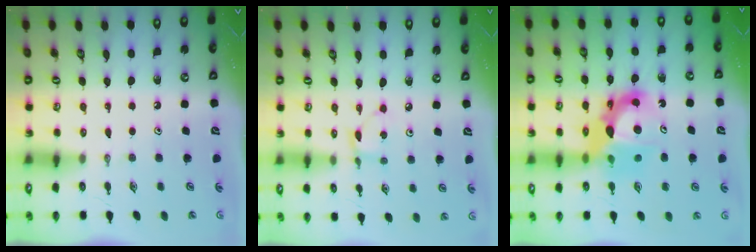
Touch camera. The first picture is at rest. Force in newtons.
{"total": 2.4, "press": 2.4, "slide": 0.3}
{"total": 13.4, "press": 13.3, "slide": 1.4}